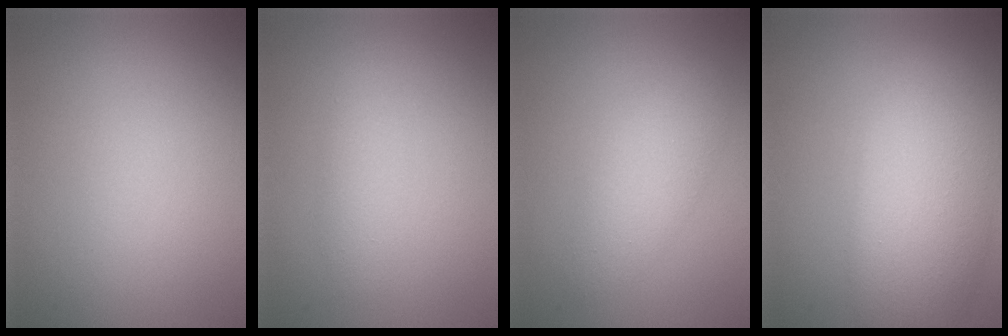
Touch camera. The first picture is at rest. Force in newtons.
{"total": 1.6, "press": 1.6, "slide": 0.1}
{"total": 2.7, "press": 2.7, "slide": 0.1}
{"total": 8.7, "press": 8.7, "slide": 0.7}